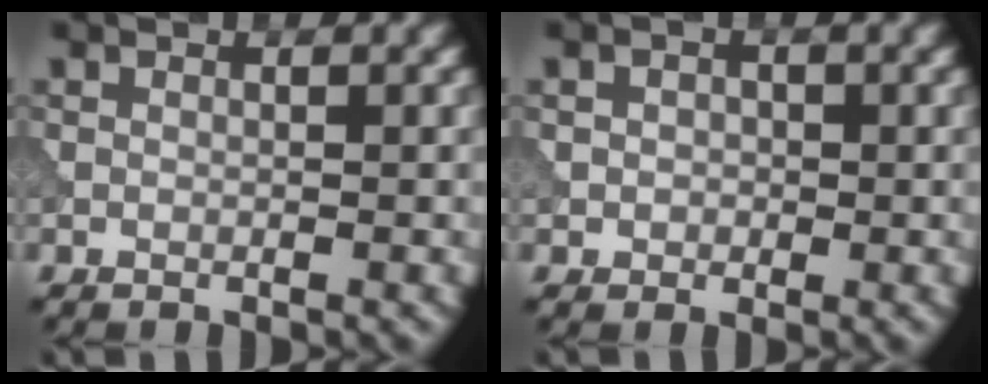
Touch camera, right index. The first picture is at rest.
{"total": 1.5, "force": [0.1, 1.3, 0.7], "torque": [-0.011, 0.002, -0.007]}